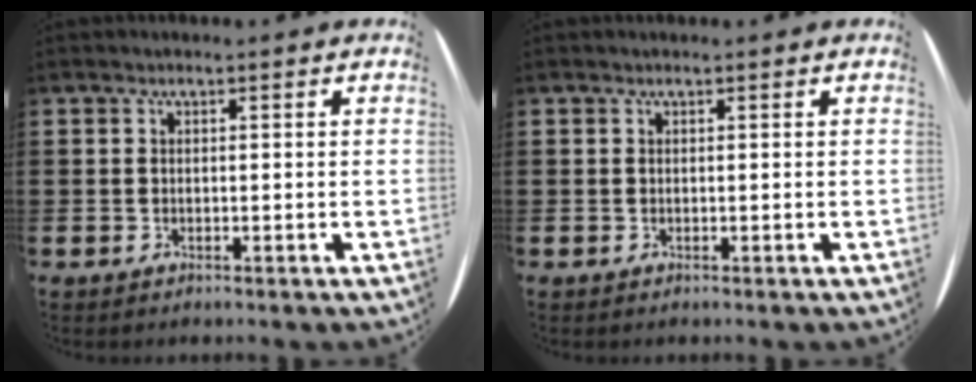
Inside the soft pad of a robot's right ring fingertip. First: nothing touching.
{"total": 0.0}